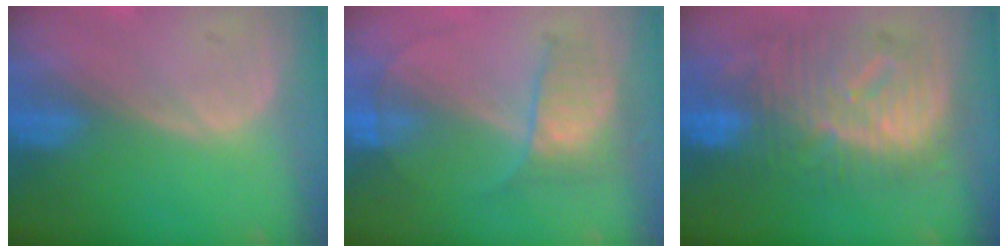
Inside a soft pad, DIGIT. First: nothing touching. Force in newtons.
{"total": 5.8, "press": 5.5, "slide": 2.1}
{"total": 12.6, "press": 12.5, "slide": 1.2}